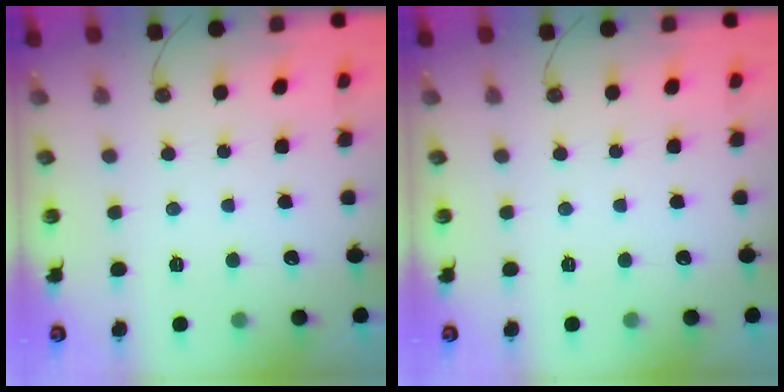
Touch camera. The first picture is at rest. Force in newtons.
{"total": 0.0}